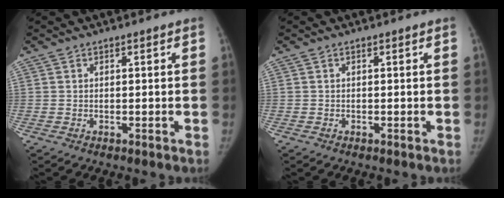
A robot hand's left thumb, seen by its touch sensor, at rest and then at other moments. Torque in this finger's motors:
{"motor_torque": [0.11, -0.03, 0.07, -0.49, 0.02]}